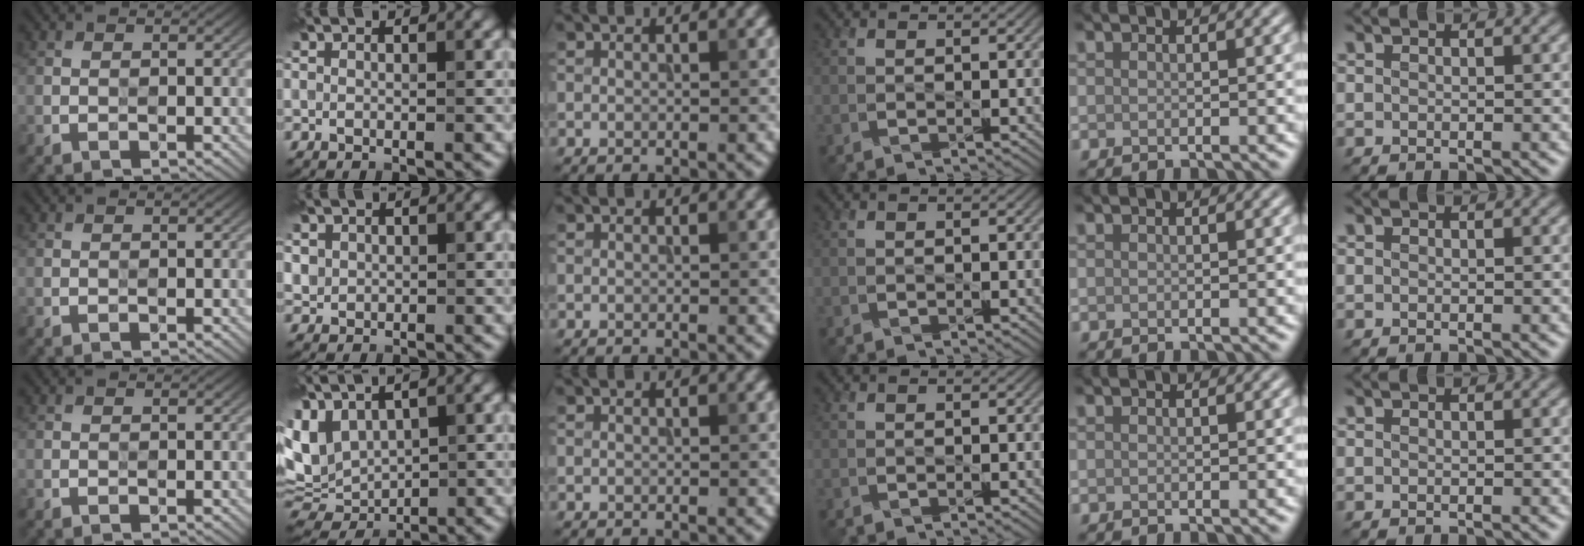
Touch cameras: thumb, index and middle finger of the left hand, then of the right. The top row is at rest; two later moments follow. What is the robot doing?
{"motion": "press", "object": "sticky note"}